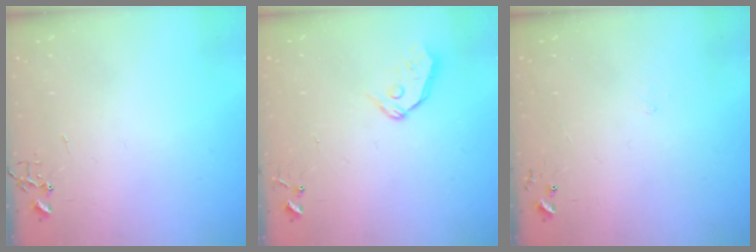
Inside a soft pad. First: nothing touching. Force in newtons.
{"total": 7.6, "press": 7.5, "slide": 0.8}
{"total": 5.4, "press": 5.4, "slide": 0.6}